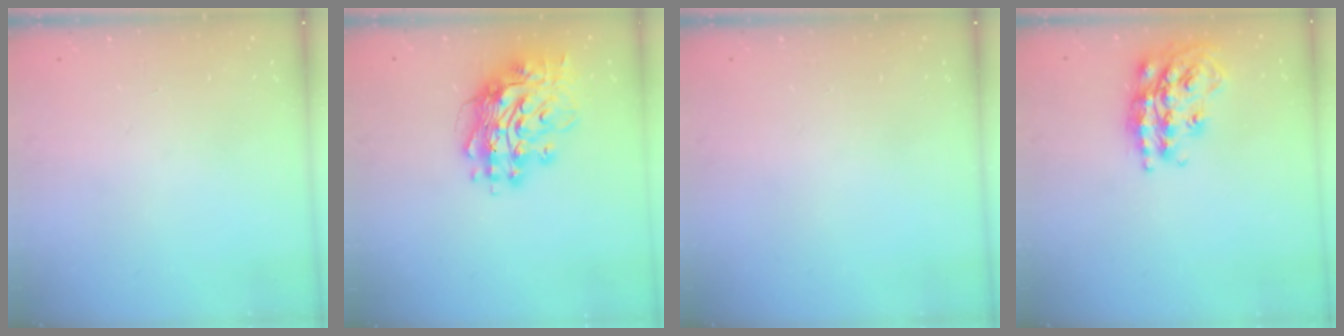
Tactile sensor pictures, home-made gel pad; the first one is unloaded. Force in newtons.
{"total": 17.5, "press": 17.4, "slide": 1.7}
{"total": 0.0}
{"total": 19.4, "press": 19.4, "slide": 1.4}